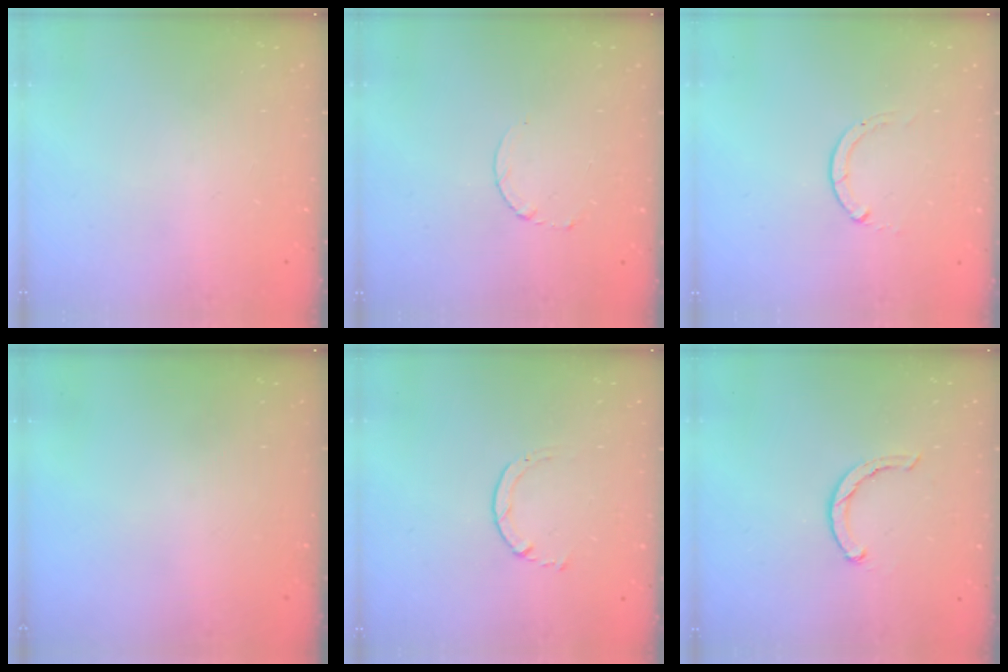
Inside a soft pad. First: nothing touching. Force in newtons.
{"total": 2.5, "press": 2.5, "slide": 0.3}
{"total": 0.0}
{"total": 0.0}
{"total": 1.7, "press": 1.6, "slide": 0.2}
{"total": 1.8, "press": 1.8, "slide": 0.4}